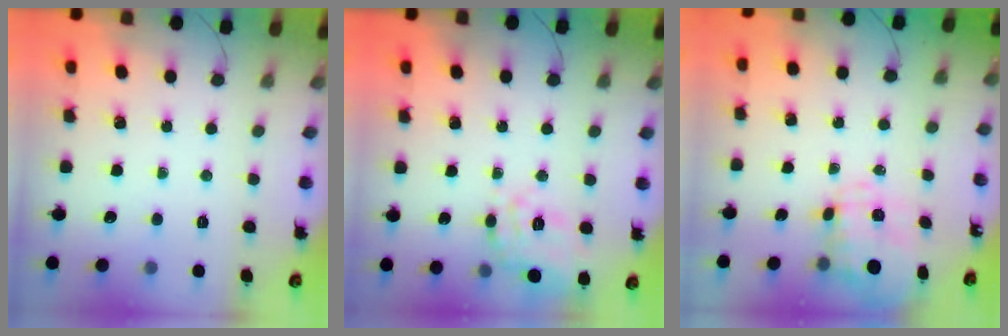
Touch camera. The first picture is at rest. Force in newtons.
{"total": 11.3, "press": 11.2, "slide": 1.3}
{"total": 3.2, "press": 2.9, "slide": 1.4}